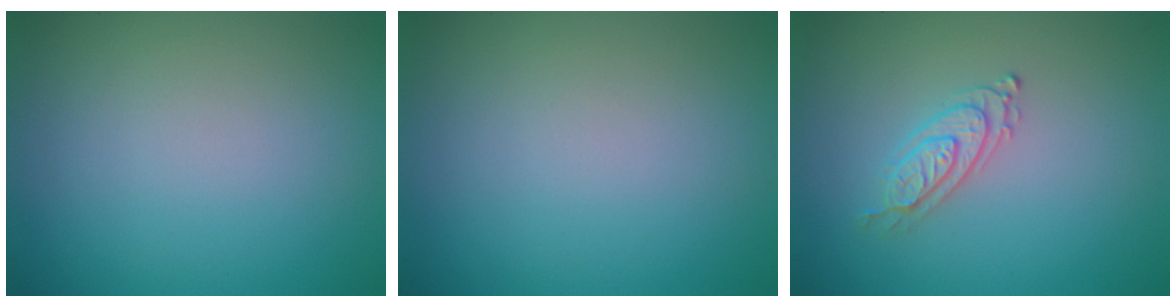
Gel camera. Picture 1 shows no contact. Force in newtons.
{"total": 0.0}
{"total": 2.2, "press": 2.0, "slide": 0.8}